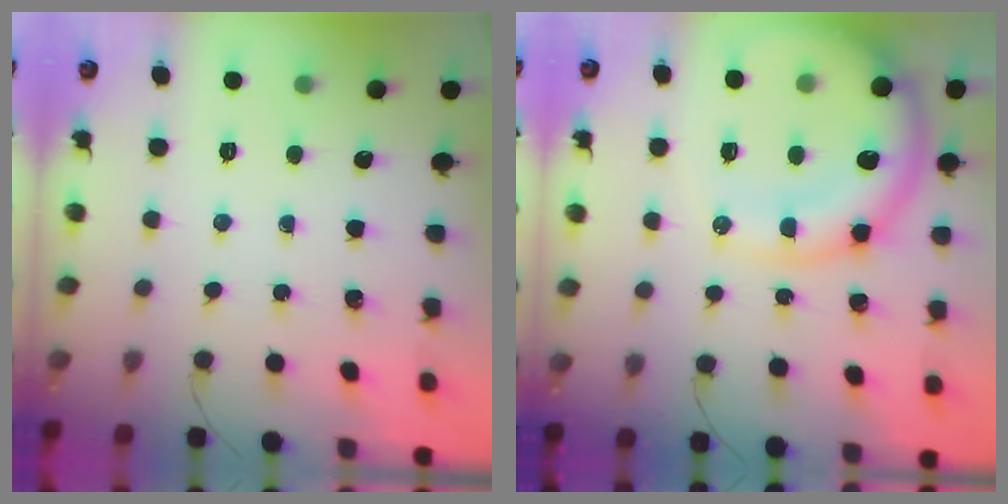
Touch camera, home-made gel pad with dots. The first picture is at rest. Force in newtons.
{"total": 14.6, "press": 14.1, "slide": 3.7}